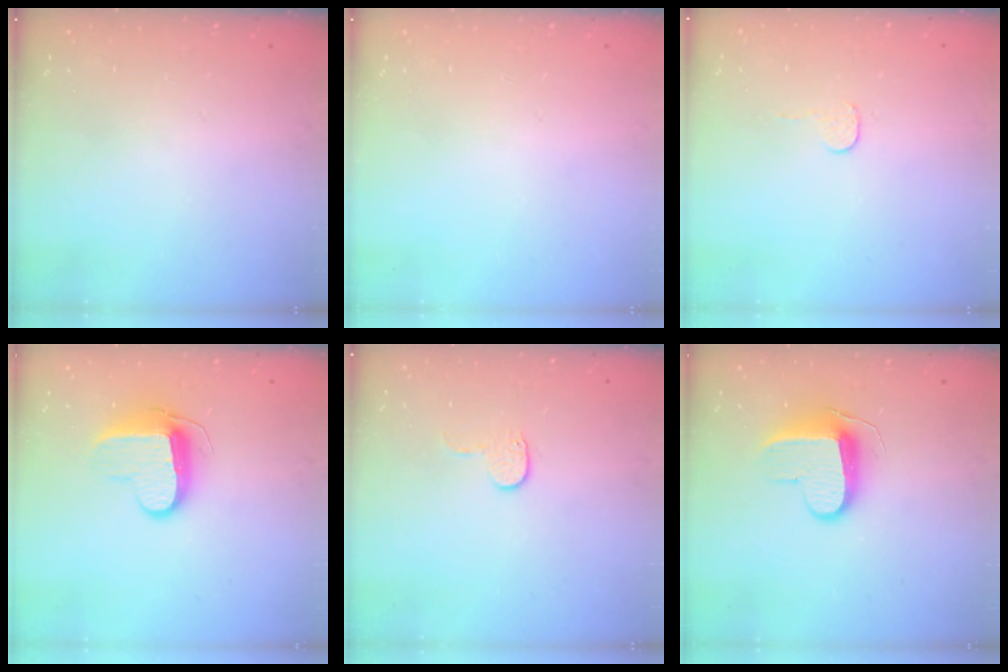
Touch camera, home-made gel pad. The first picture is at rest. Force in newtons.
{"total": 0.0}
{"total": 3.0, "press": 3.0, "slide": 0.3}
{"total": 9.4, "press": 9.4, "slide": 0.7}
{"total": 4.7, "press": 4.7, "slide": 0.5}
{"total": 10.0, "press": 10.0, "slide": 1.1}